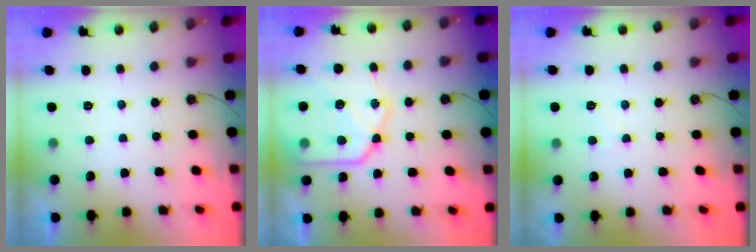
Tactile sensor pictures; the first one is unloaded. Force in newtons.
{"total": 19.1, "press": 19.1, "slide": 1.6}
{"total": 3.4, "press": 3.3, "slide": 0.5}